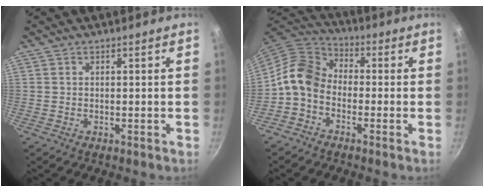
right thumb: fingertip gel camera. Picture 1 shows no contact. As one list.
[{"total": 8.8, "force": [-2.3, 6.5, 5.4], "torque": [-0.087, 0.038, -0.070]}]